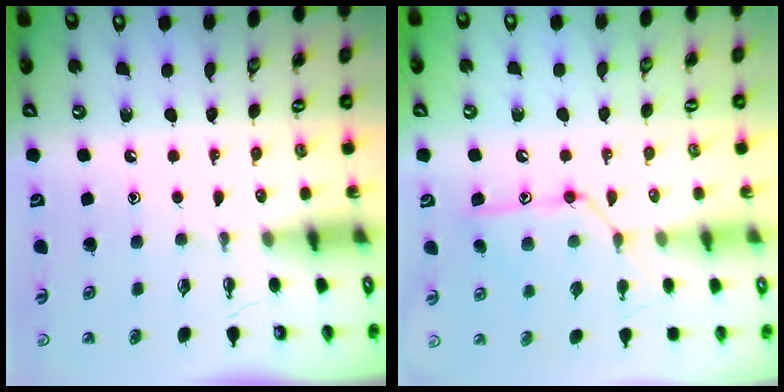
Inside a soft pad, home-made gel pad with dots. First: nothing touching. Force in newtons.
{"total": 13.7, "press": 13.7, "slide": 0.9}